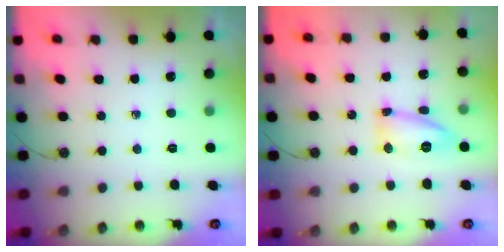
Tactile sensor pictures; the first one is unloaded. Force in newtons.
{"total": 11.1, "press": 10.9, "slide": 2.4}